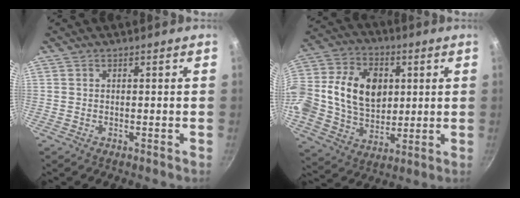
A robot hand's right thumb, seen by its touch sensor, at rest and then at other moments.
{"total": 24.0, "force": [3.0, 17.8, 15.7], "torque": [-0.299, 0.030, 0.050]}